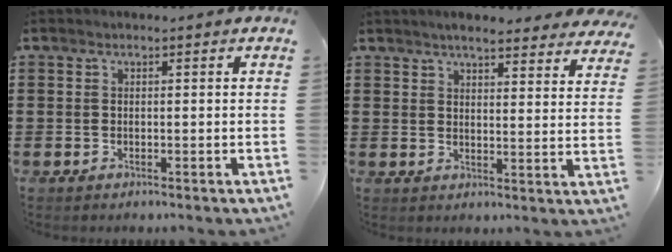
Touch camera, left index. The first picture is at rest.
{"total": 4.5, "force": [4.3, 0.4, 1.3], "torque": [-0.033, -0.014, 0.075]}